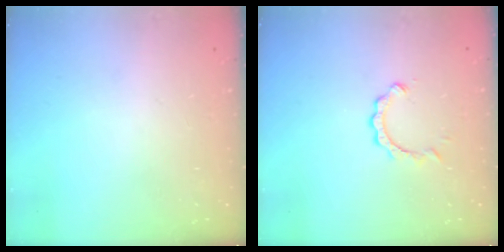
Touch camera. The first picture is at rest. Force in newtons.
{"total": 2.8, "press": 2.8, "slide": 0.4}